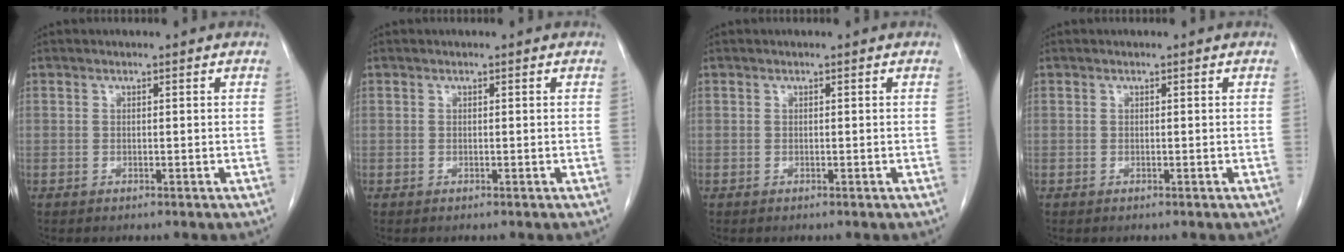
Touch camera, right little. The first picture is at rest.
{"total": 0.0}
{"total": 0.0}
{"total": 0.0}